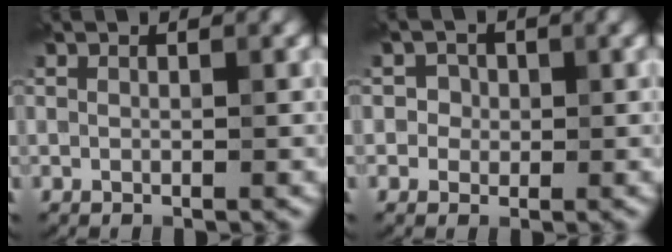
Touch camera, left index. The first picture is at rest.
{"total": 1.6, "force": [0.2, 1.5, 0.4], "torque": [0.011, 0.002, -0.003]}